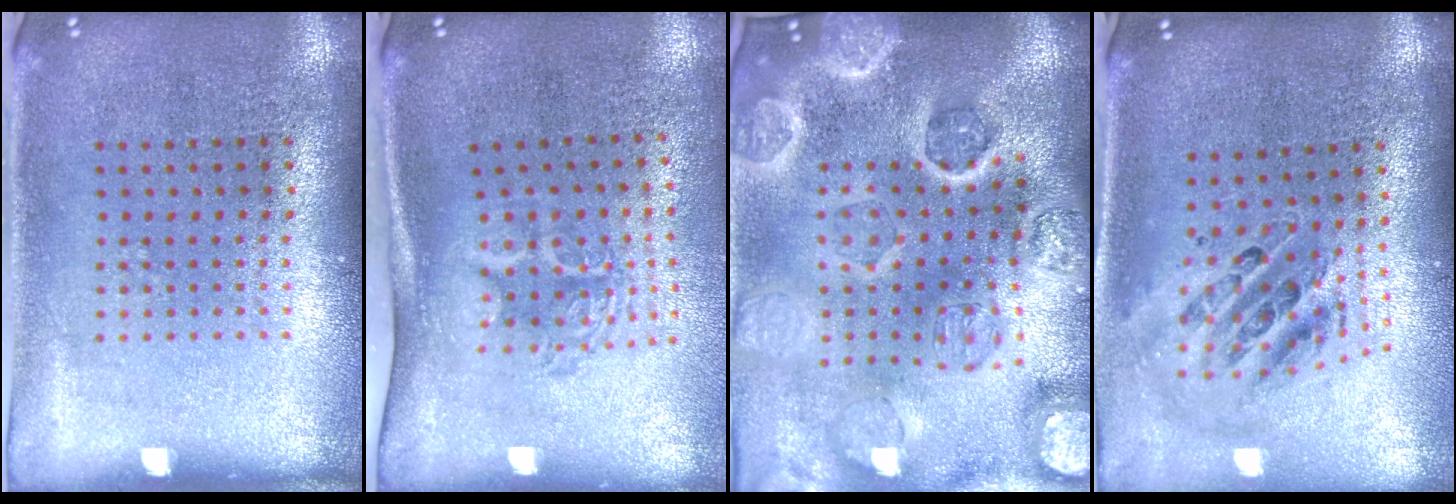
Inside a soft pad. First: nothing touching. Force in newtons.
{"total": 1.8, "press": 1.2, "slide": 1.3}
{"total": 5.4, "press": 4.7, "slide": 2.8}
{"total": 1.4, "press": 1.2, "slide": 0.6}